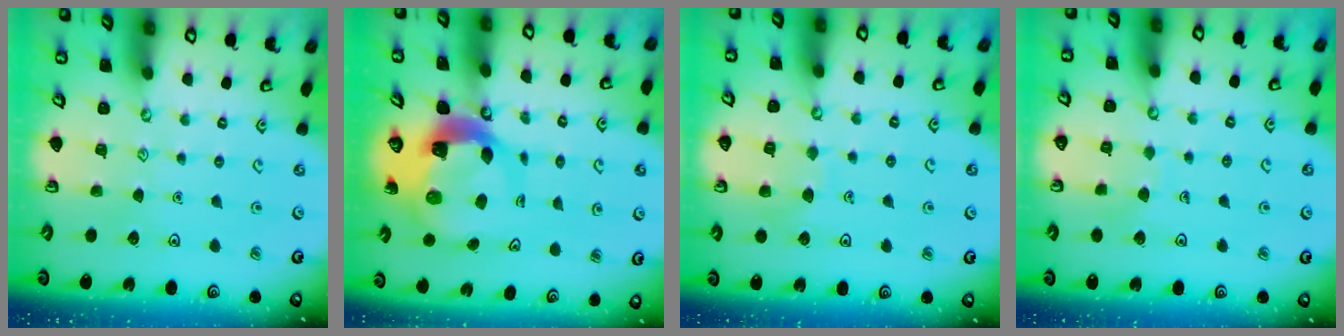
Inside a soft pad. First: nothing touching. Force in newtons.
{"total": 8.7, "press": 8.5, "slide": 1.4}
{"total": 6.4, "press": 6.3, "slide": 0.7}
{"total": 3.4, "press": 3.4, "slide": 0.3}